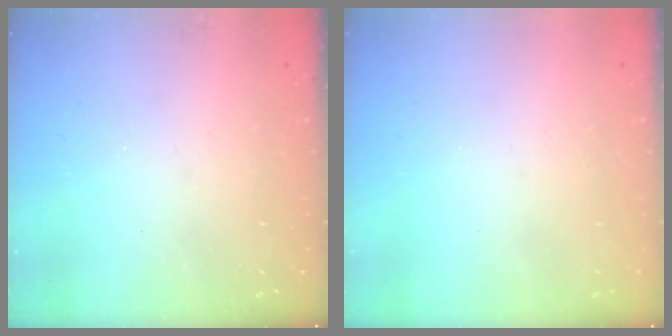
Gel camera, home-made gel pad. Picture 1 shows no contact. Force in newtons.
{"total": 0.0}